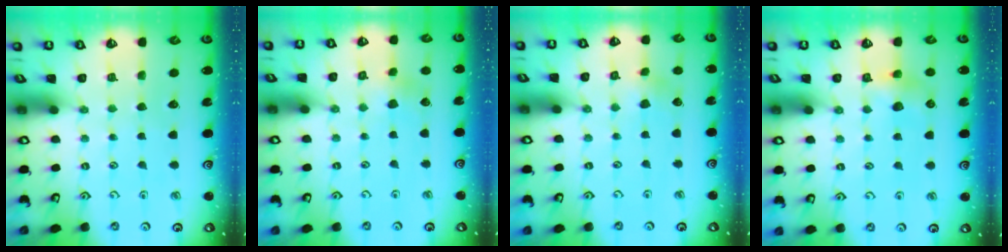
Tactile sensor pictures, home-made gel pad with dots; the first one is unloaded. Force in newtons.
{"total": 3.2, "press": 3.2, "slide": 0.4}
{"total": 3.0, "press": 2.9, "slide": 0.4}
{"total": 5.5, "press": 5.5, "slide": 0.5}